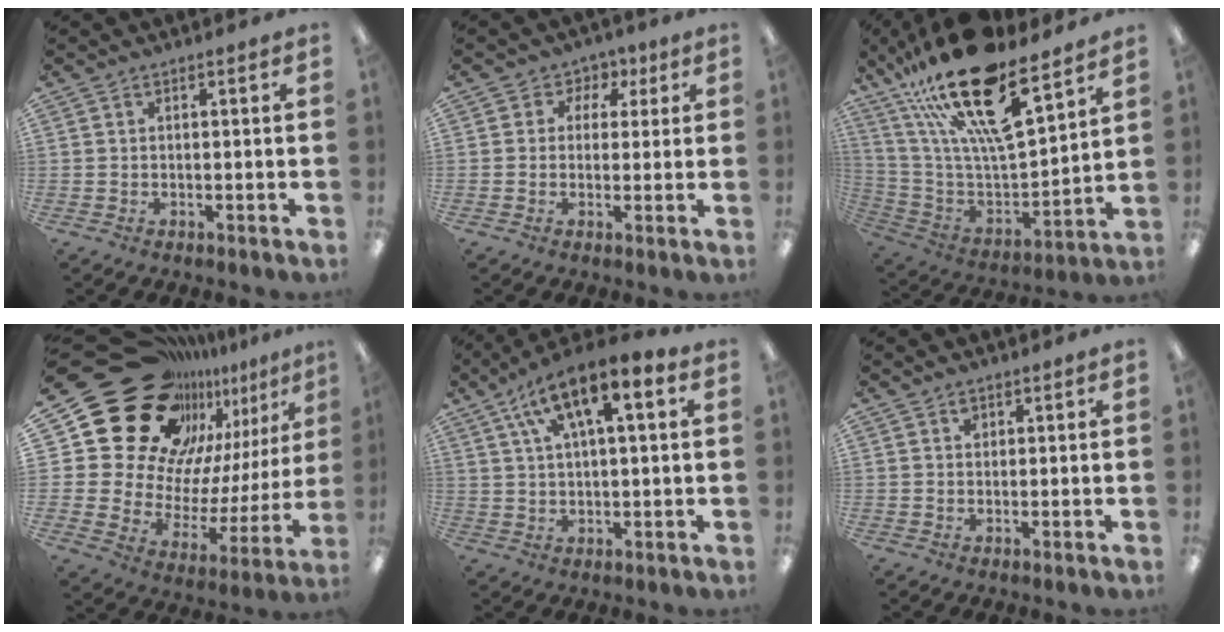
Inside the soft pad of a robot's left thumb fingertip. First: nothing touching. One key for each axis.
{"total": 4.0, "fx": 0.5, "fy": 3.8, "fz": 0.9, "tx": -0.014, "ty": 0.002, "tz": 0.005}
{"total": 25.8, "fx": 17.5, "fy": 8.4, "fz": 17.1, "tx": -0.302, "ty": -0.103, "tz": 0.301}
{"total": 25.9, "fx": 18.4, "fy": 15.1, "fz": 10.3, "tx": -0.165, "ty": -0.157, "tz": 0.362}
{"total": 11.6, "fx": 6.3, "fy": 3.8, "fz": 9.0, "tx": -0.163, "ty": -0.016, "tz": 0.112}
{"total": 1.5, "fx": 1.0, "fy": 1.0, "fz": 0.5, "tx": -0.003, "ty": -0.002, "tz": 0.017}